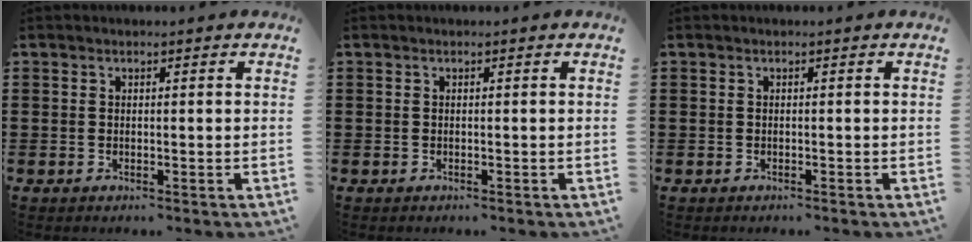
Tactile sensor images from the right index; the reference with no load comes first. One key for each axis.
{"total": 0.0}
{"total": 0.0}